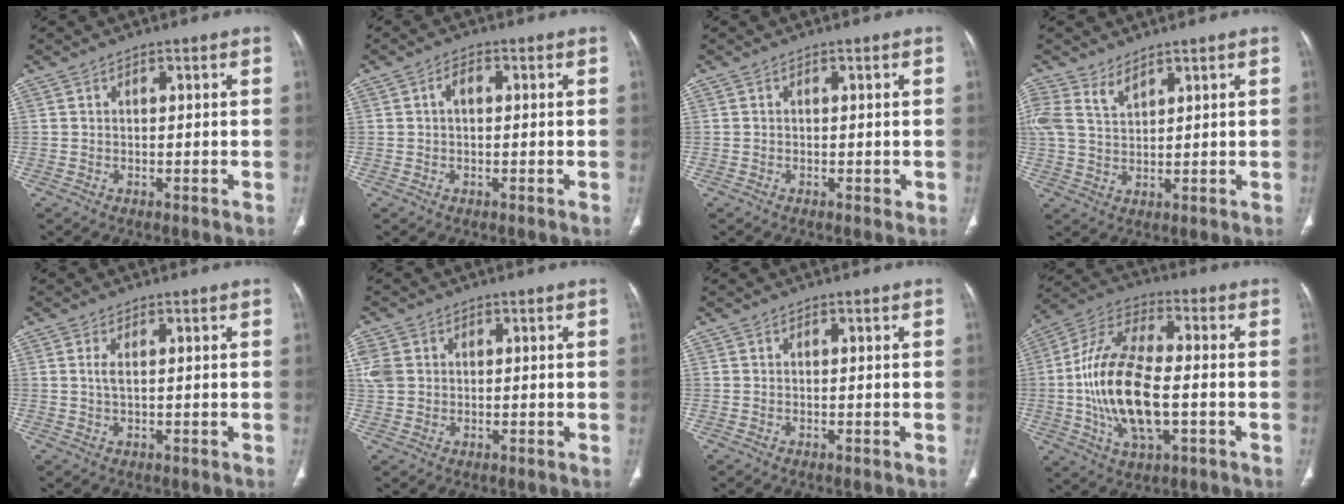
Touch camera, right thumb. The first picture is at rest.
{"total": 2.2, "force": [0.2, 1.3, 1.8], "torque": [-0.028, 0.009, -0.001]}
{"total": 0.5, "force": [-0.1, 0.4, 0.3], "torque": [-0.002, 0.000, -0.003]}
{"total": 5.6, "force": [3.9, 2.5, 3.1], "torque": [-0.064, -0.006, 0.090]}
{"total": 1.7, "force": [0.4, 0.6, 1.6], "torque": [-0.042, 0.001, 0.011]}
{"total": 4.9, "force": [1.1, 4.0, 2.6], "torque": [-0.062, 0.008, 0.027]}
{"total": 0.0}
{"total": 18.4, "force": [-2.4, 8.2, 16.3], "torque": [-0.324, 0.020, -0.044]}